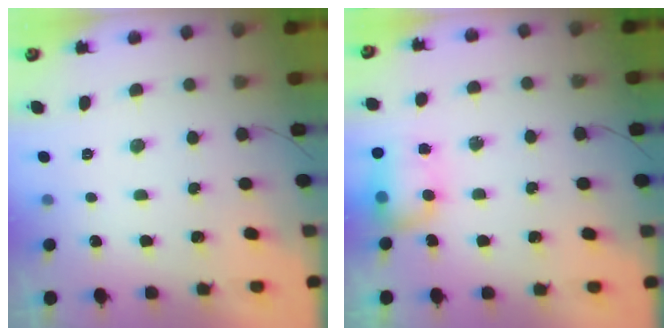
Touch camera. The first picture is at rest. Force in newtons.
{"total": 7.9, "press": 7.6, "slide": 2.3}